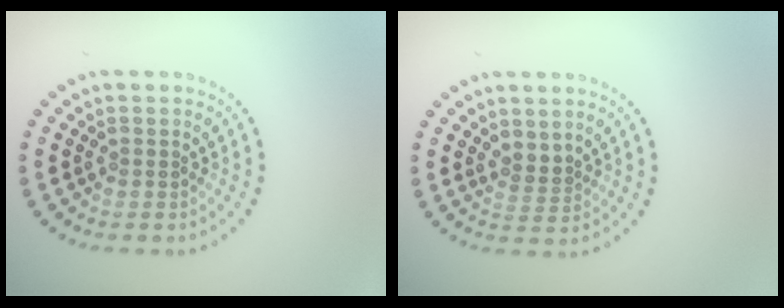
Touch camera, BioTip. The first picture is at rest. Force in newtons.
{"total": 1.4, "press": 1.1, "slide": 0.9}